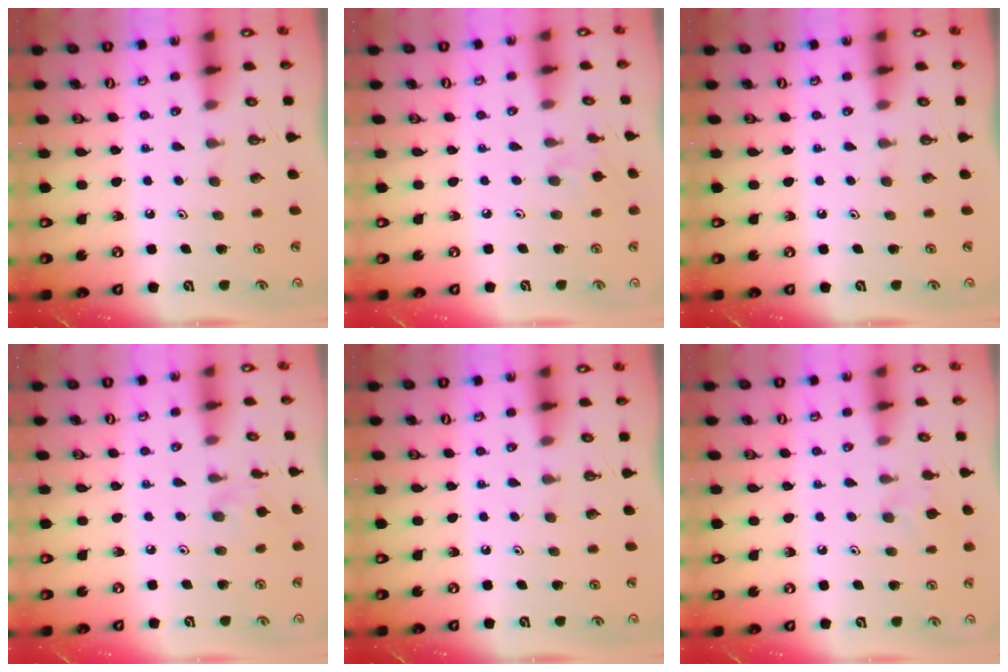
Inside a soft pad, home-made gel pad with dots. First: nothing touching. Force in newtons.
{"total": 2.9, "press": 2.8, "slide": 0.6}
{"total": 0.0}
{"total": 1.6, "press": 1.5, "slide": 0.4}
{"total": 0.0}
{"total": 5.0, "press": 5.0, "slide": 0.7}